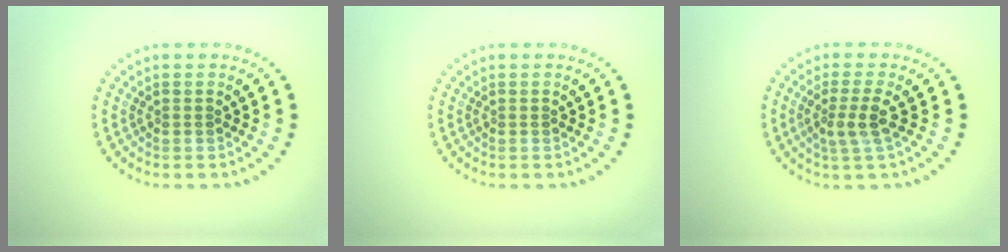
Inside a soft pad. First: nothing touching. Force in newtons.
{"total": 0.0}
{"total": 2.5, "press": 1.9, "slide": 1.6}